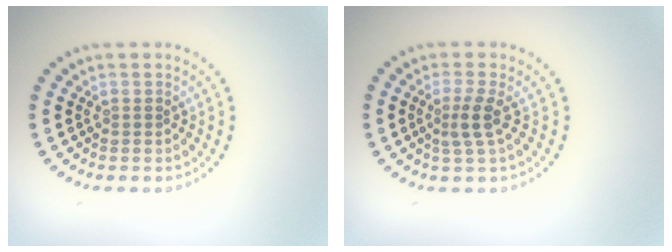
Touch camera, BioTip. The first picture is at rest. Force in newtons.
{"total": 2.0, "press": 1.5, "slide": 1.3}